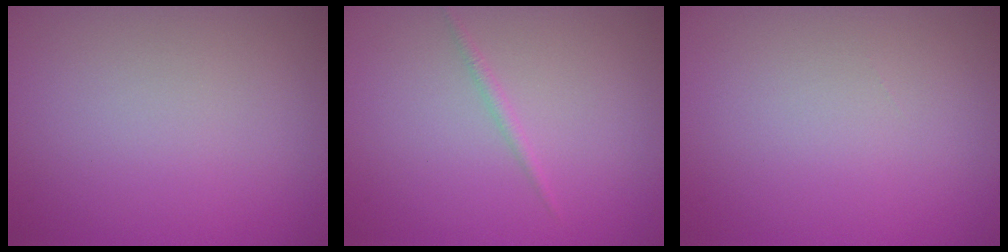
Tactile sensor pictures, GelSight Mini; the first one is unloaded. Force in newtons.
{"total": 0.8, "press": 0.8, "slide": 0.0}
{"total": 0.0}